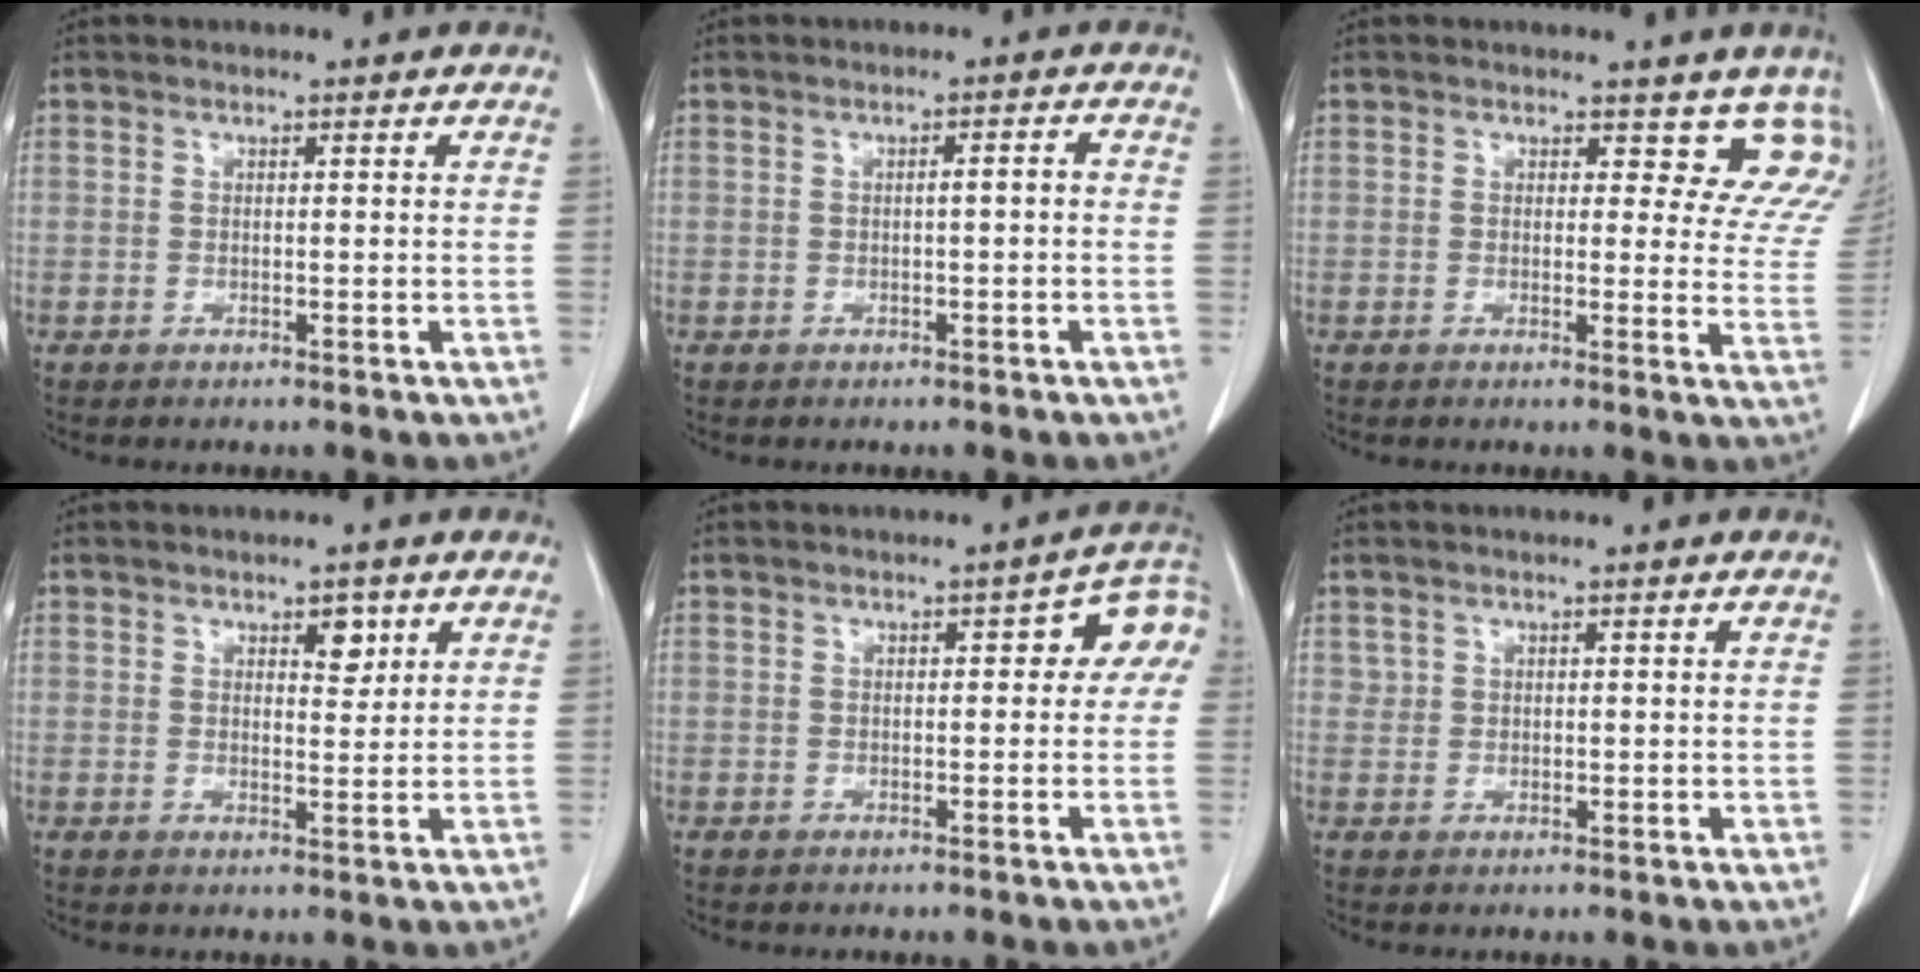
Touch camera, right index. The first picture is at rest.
{"total": 1.4, "force": [-0.3, 0.2, 1.4], "torque": [-0.022, 0.003, -0.003]}
{"total": 7.7, "force": [6.6, 3.7, 1.4], "torque": [0.021, -0.015, 0.040]}
{"total": 2.7, "force": [1.5, 1.3, 1.9], "torque": [-0.024, -0.004, 0.024]}
{"total": 5.6, "force": [0.8, 2.6, 4.9], "torque": [-0.053, 0.030, 0.006]}
{"total": 1.3, "force": [0.8, 1.1, 0.2], "torque": [0.009, 0.001, 0.012]}